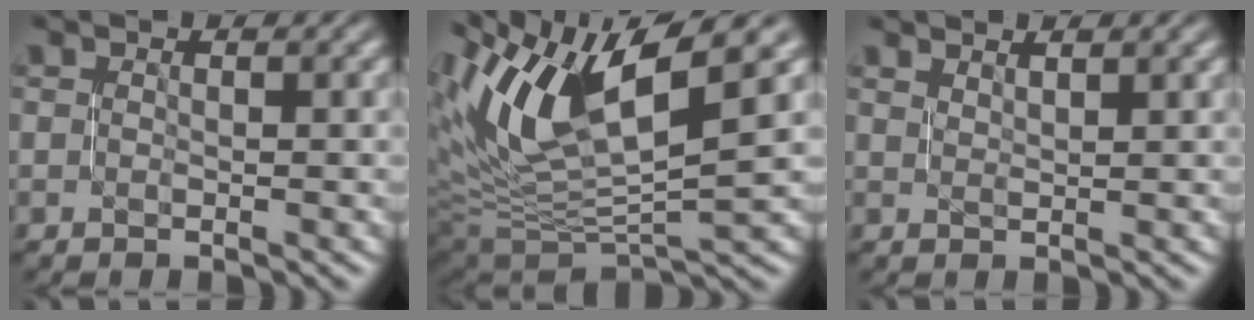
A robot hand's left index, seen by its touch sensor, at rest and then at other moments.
{"total": 10.5, "force": [4.9, 3.8, 8.6], "torque": [-0.164, 0.007, 0.098]}
{"total": 1.6, "force": [1.5, 0.2, 0.3], "torque": [0.004, 0.003, 0.017]}